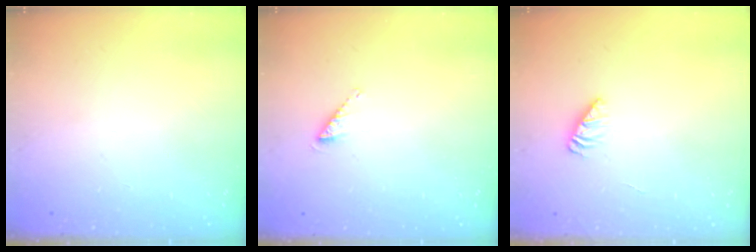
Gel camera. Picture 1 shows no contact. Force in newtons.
{"total": 3.2, "press": 3.2, "slide": 0.4}
{"total": 1.8, "press": 1.7, "slide": 0.2}